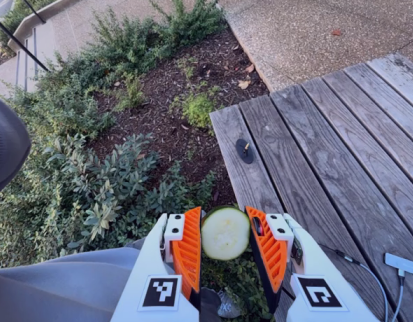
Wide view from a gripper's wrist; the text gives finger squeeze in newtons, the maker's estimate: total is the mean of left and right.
{"total": 12.8, "left": 13.1, "right": 12.4}